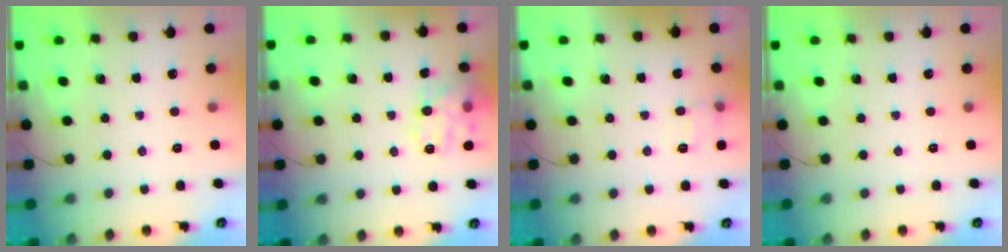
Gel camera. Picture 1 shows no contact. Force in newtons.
{"total": 11.6, "press": 11.5, "slide": 0.9}
{"total": 5.7, "press": 5.4, "slide": 2.0}
{"total": 0.0}